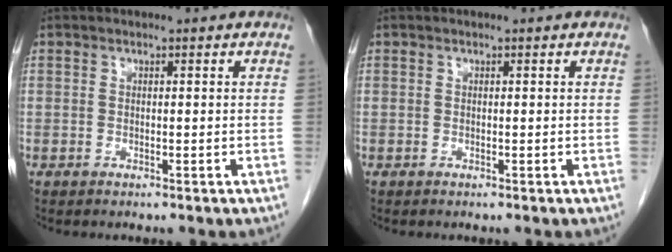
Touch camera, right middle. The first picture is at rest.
{"total": 0.0}